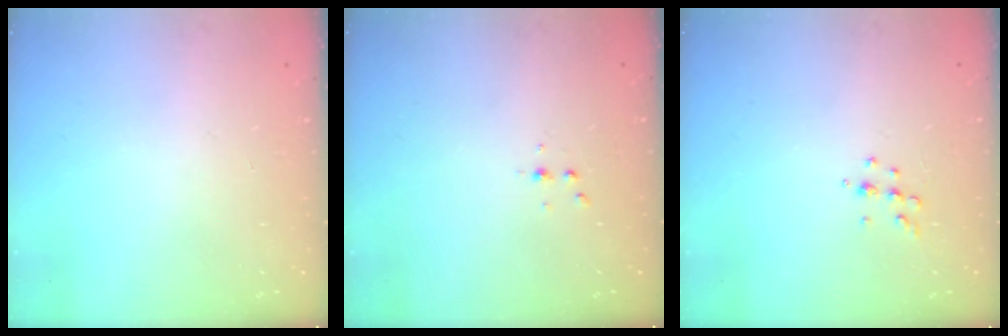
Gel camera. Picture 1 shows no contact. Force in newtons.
{"total": 2.8, "press": 2.8, "slide": 0.4}
{"total": 6.3, "press": 6.2, "slide": 0.8}